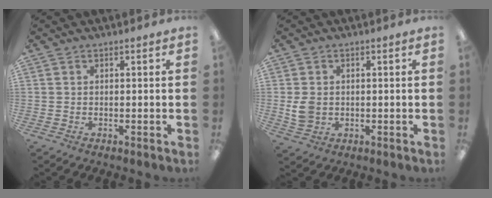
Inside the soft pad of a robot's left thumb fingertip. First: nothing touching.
{"total": 4.9, "force": [-0.1, 4.0, 2.8], "torque": [-0.042, 0.001, -0.002]}